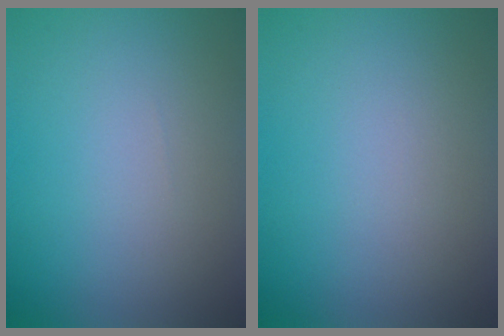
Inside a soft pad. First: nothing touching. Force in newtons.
{"total": 0.0}